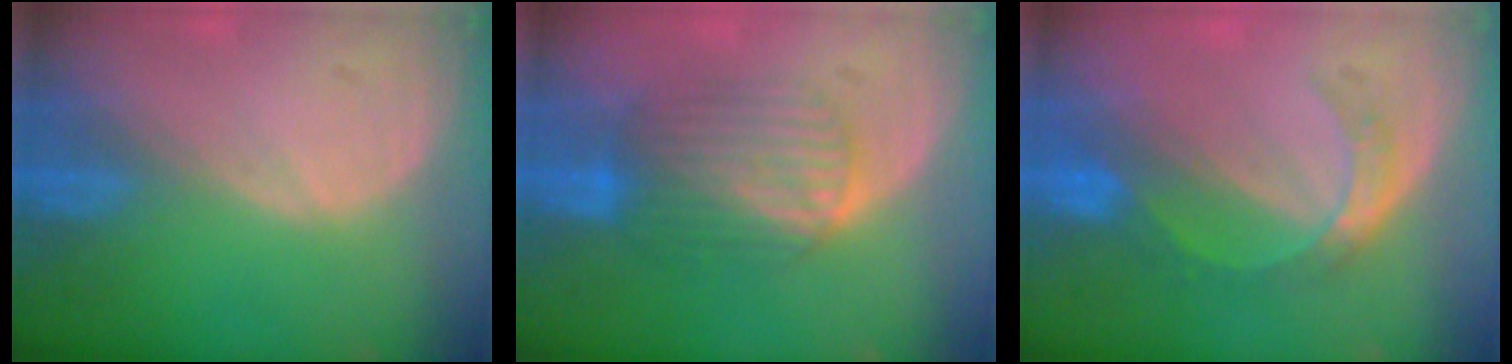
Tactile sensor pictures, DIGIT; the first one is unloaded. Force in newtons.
{"total": 6.7, "press": 6.6, "slide": 0.6}
{"total": 5.1, "press": 4.6, "slide": 2.2}